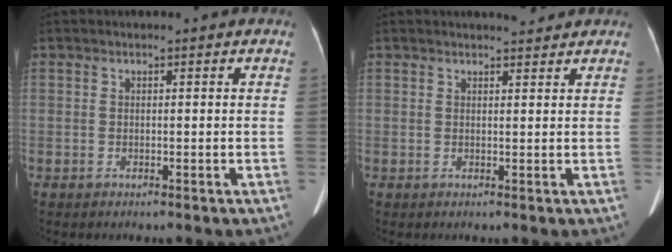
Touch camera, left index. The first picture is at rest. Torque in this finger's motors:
{"motor_torque": [0.00, -0.37, 0.01, 0.01]}